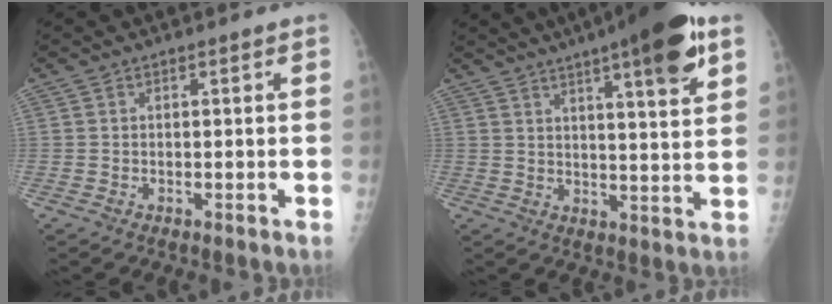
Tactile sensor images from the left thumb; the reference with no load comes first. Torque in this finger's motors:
{"motor_torque": [2.32, 1.44, 1.50, -1.14, 0.19]}